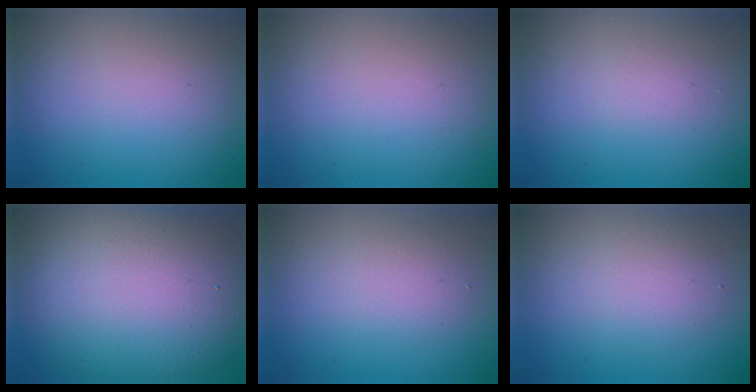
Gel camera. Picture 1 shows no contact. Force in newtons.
{"total": 0.0}
{"total": 0.7, "press": 0.7, "slide": 0.0}
{"total": 13.0, "press": 13.0, "slide": 1.0}
{"total": 2.4, "press": 2.4, "slide": 0.1}
{"total": 2.9, "press": 2.9, "slide": 0.1}